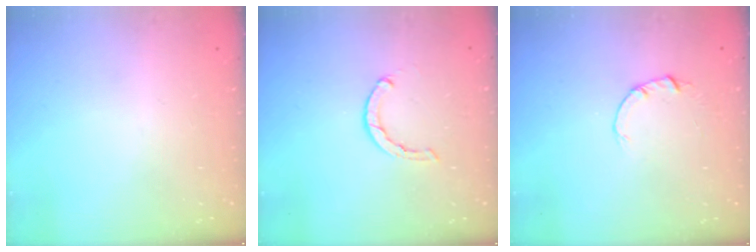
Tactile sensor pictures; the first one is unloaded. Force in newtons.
{"total": 1.6, "press": 1.5, "slide": 0.4}
{"total": 2.0, "press": 2.0, "slide": 0.3}